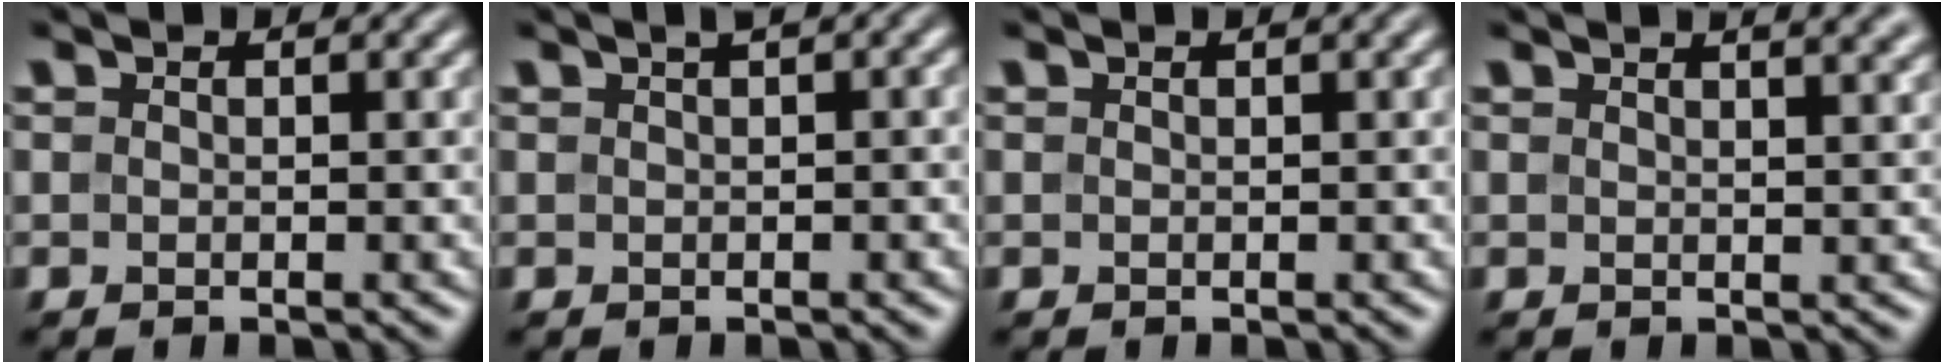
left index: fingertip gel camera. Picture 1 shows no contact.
{"total": 2.7, "force": [0.9, 0.9, 2.3], "torque": [-0.018, 0.012, 0.010]}
{"total": 1.0, "force": [0.4, 0.3, 0.8], "torque": [-0.009, 0.006, 0.003]}
{"total": 5.6, "force": [3.5, 2.5, 3.7], "torque": [-0.015, 0.038, 0.008]}